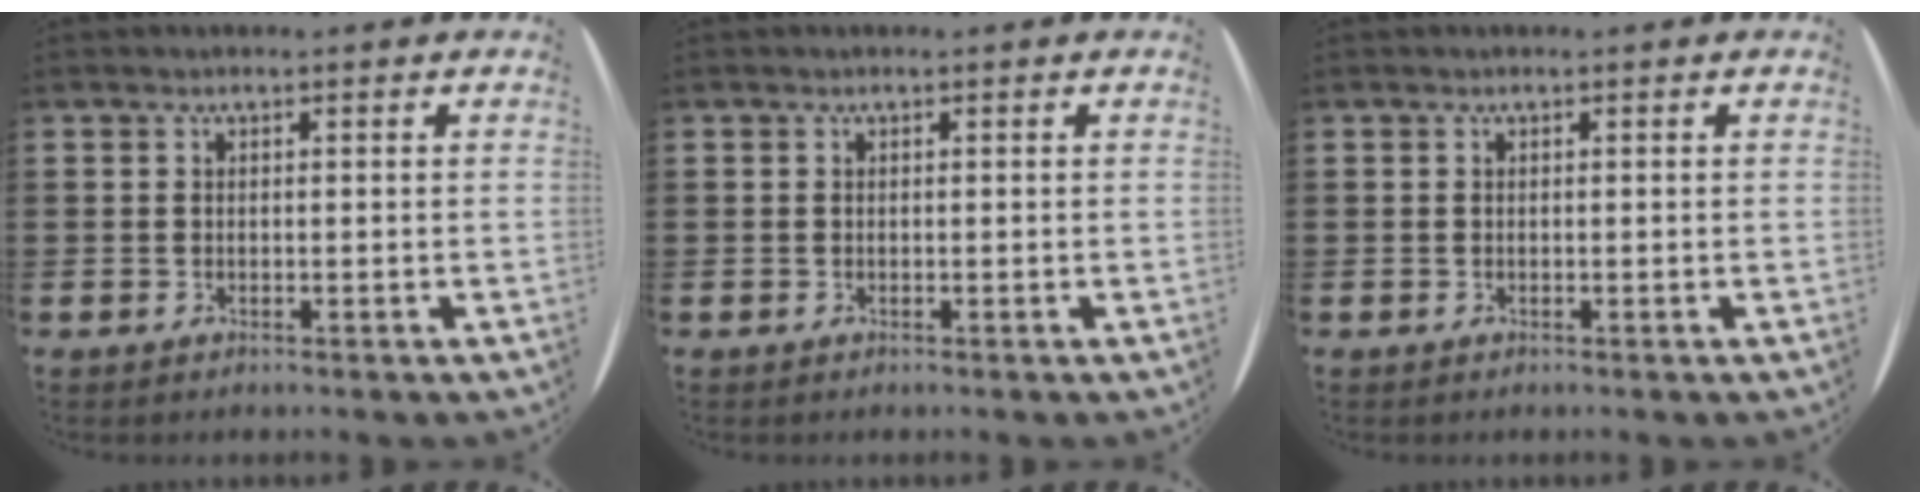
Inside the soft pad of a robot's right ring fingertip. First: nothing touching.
{"total": 0.0}
{"total": 0.0}